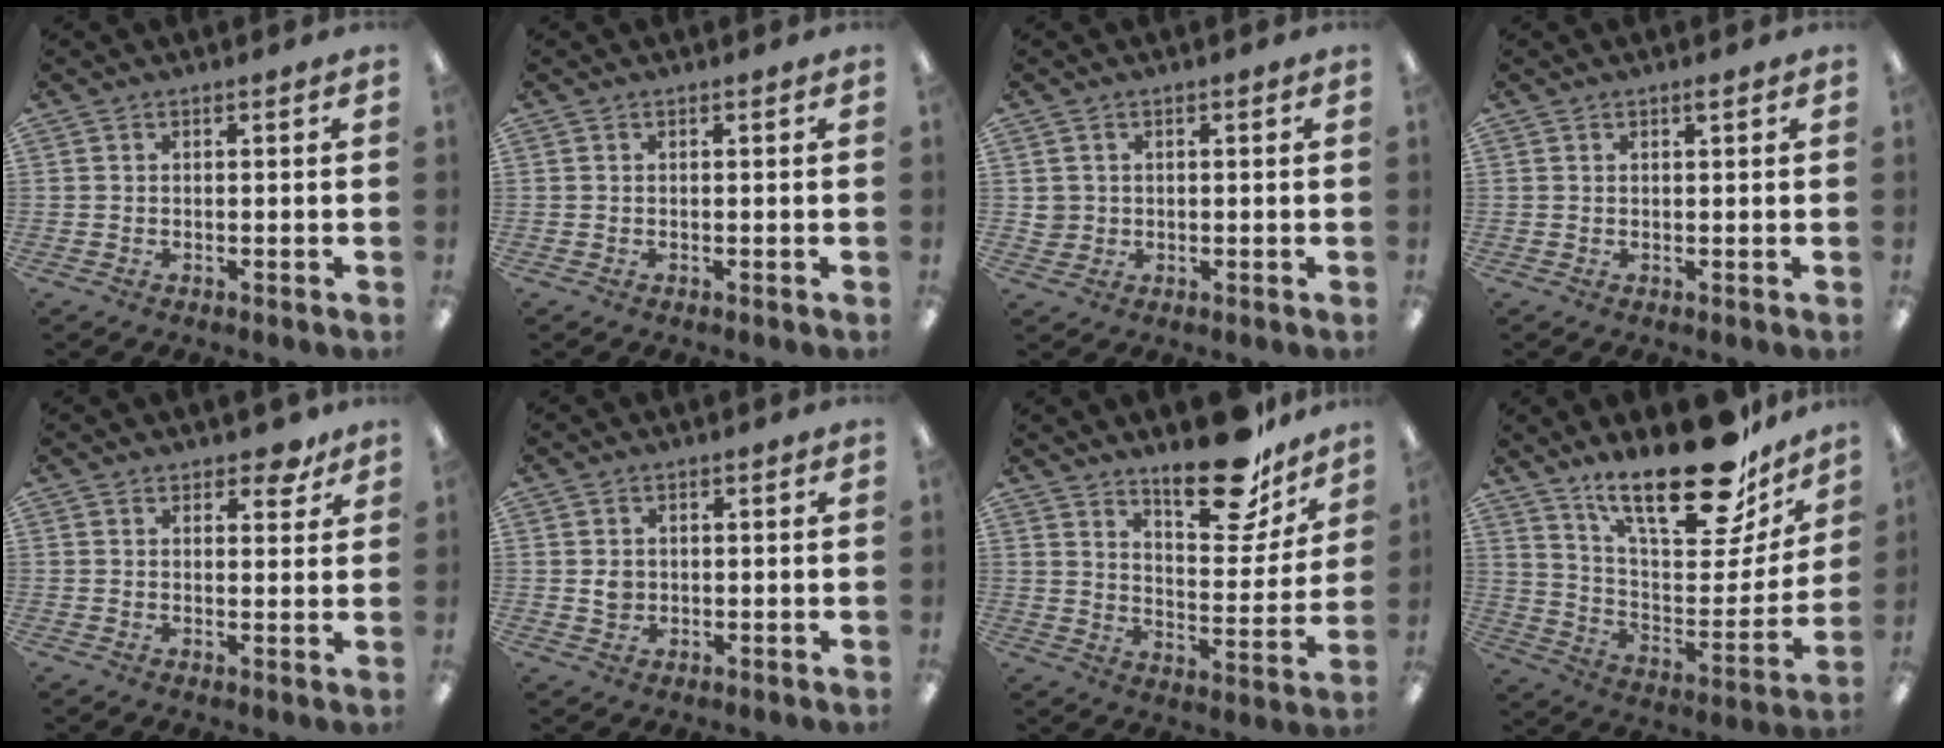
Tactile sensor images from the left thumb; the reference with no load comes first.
{"total": 0.0}
{"total": 2.8, "force": [0.5, 2.7, 0.1], "torque": [-0.009, 0.006, 0.008]}
{"total": 1.0, "force": [0.7, 0.2, 0.7], "torque": [-0.006, -0.001, 0.011]}
{"total": 4.1, "force": [3.1, 2.1, 1.9], "torque": [-0.010, -0.012, 0.050]}
{"total": 2.7, "force": [0.3, 2.4, 1.3], "torque": [-0.017, 0.002, 0.004]}
{"total": 18.2, "force": [13.8, 6.8, 9.7], "torque": [-0.124, -0.093, 0.229]}
{"total": 25.7, "force": [19.1, 8.7, 14.8], "torque": [-0.213, -0.131, 0.320]}